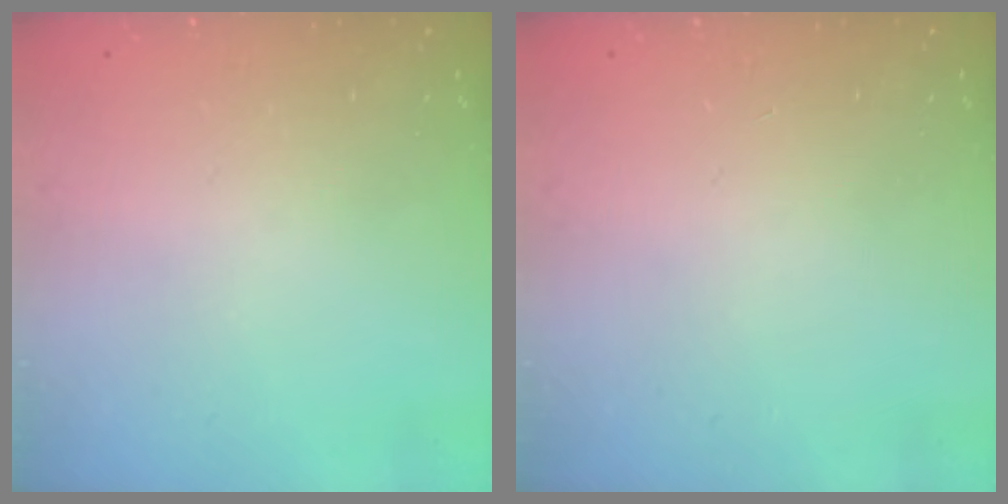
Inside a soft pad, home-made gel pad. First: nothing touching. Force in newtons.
{"total": 0.0}